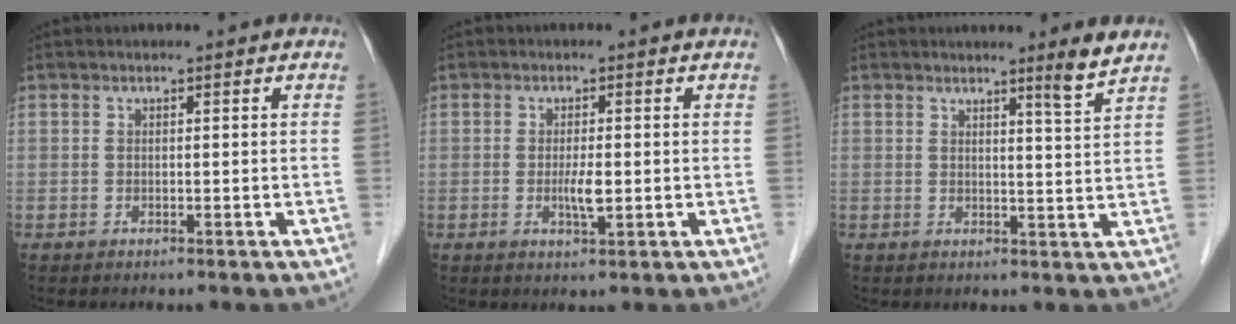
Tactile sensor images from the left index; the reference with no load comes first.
{"total": 2.8, "force": [-0.4, 0.5, 2.7], "torque": [-0.058, -0.004, -0.006]}
{"total": 3.3, "force": [2.6, -1.1, 1.7], "torque": [-0.032, -0.020, 0.037]}